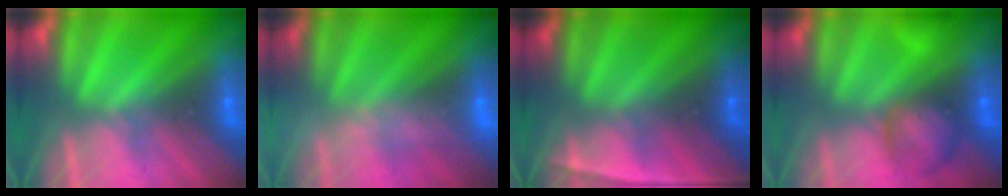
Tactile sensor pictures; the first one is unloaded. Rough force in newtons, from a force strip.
{"total": 2.4}
{"total": 2.8}
{"total": 7.9}